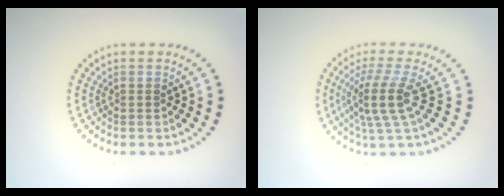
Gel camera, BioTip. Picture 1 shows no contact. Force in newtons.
{"total": 3.9, "press": 2.8, "slide": 2.7}